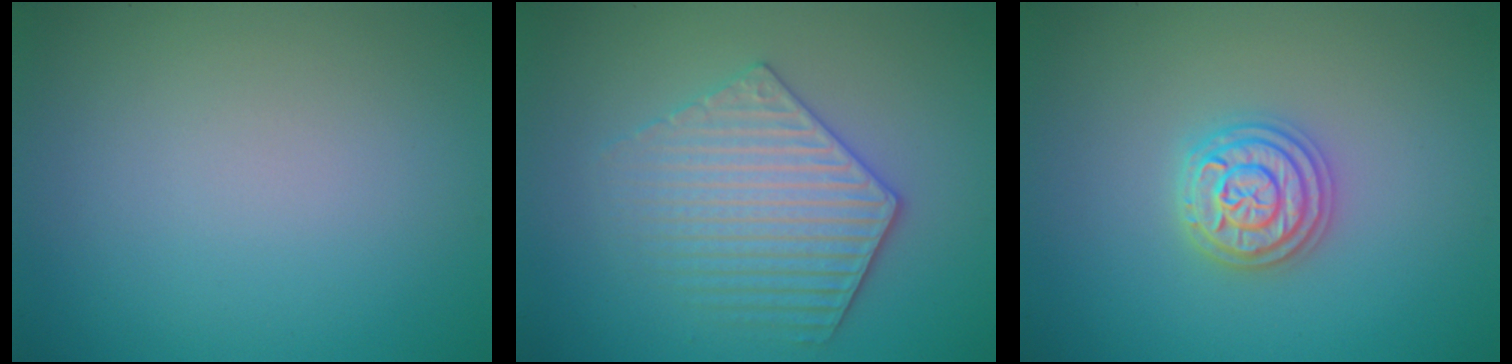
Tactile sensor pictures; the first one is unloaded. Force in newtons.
{"total": 4.1, "press": 3.8, "slide": 1.4}
{"total": 3.7, "press": 3.7, "slide": 0.6}